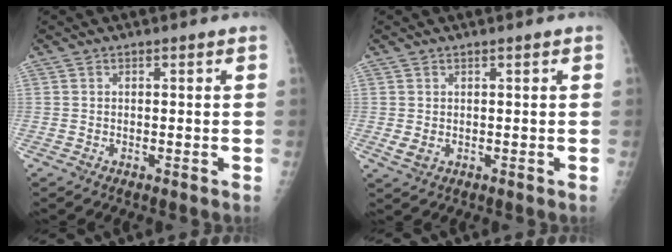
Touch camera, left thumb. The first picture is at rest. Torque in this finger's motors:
{"motor_torque": [-0.10, -0.21, 0.29, 0.11, 0.01]}